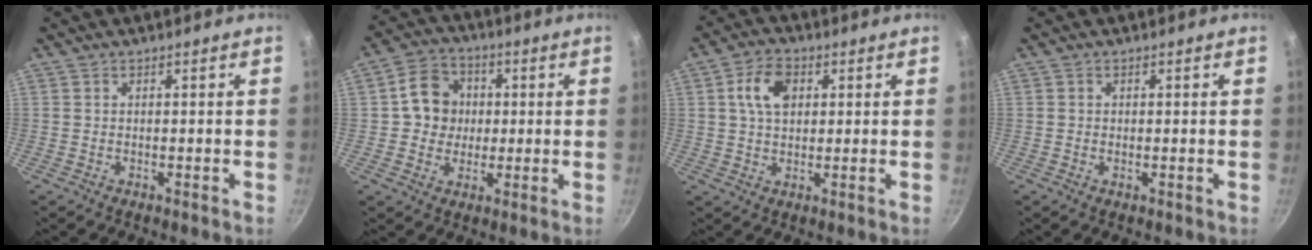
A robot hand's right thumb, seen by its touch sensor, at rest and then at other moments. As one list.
[{"total": 9.0, "force": [0.9, 8.2, 3.6], "torque": [-0.025, 0.013, 0.006]}, {"total": 7.3, "force": [1.8, 4.9, 5.1], "torque": [-0.076, 0.008, 0.027]}, {"total": 0.0}]